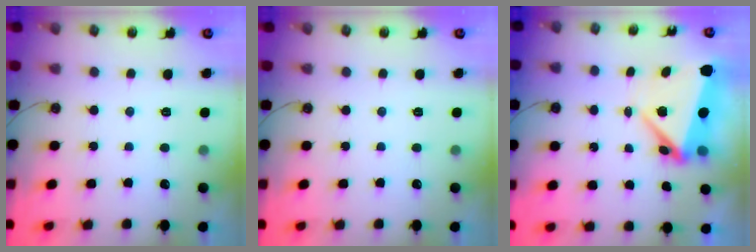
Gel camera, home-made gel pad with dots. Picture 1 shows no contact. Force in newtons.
{"total": 0.0}
{"total": 7.1, "press": 6.8, "slide": 2.0}